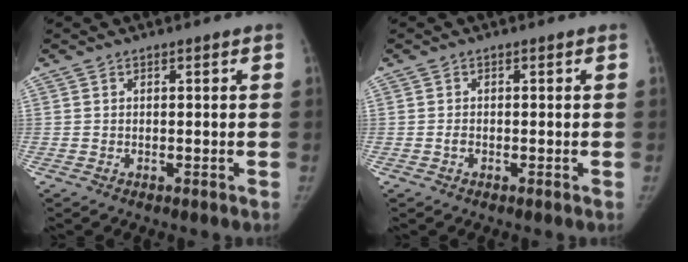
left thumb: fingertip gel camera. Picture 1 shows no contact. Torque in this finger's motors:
{"motor_torque": [-0.06, 0.05, 0.09, 0.17, 0.06]}